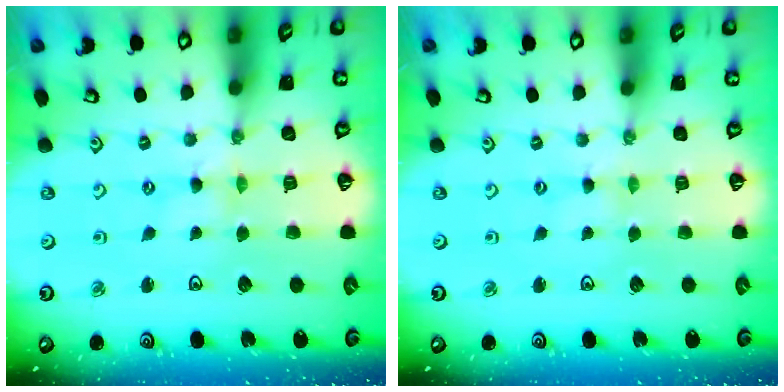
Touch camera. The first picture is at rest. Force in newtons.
{"total": 0.7, "press": 0.7, "slide": 0.1}